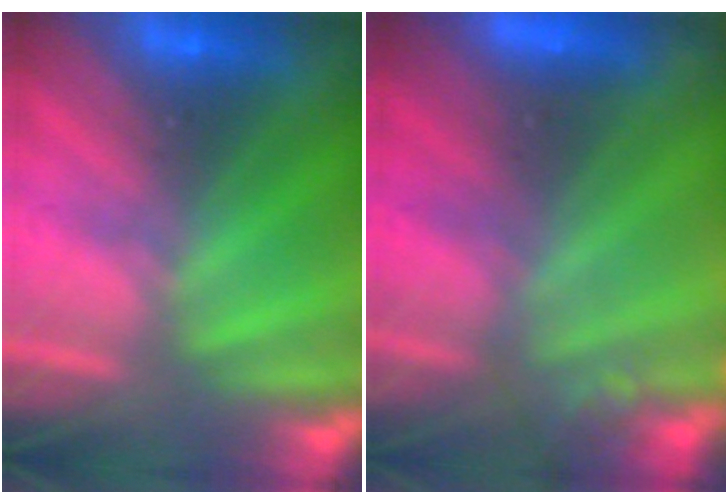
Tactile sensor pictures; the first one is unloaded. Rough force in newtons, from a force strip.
{"total": 5.1}